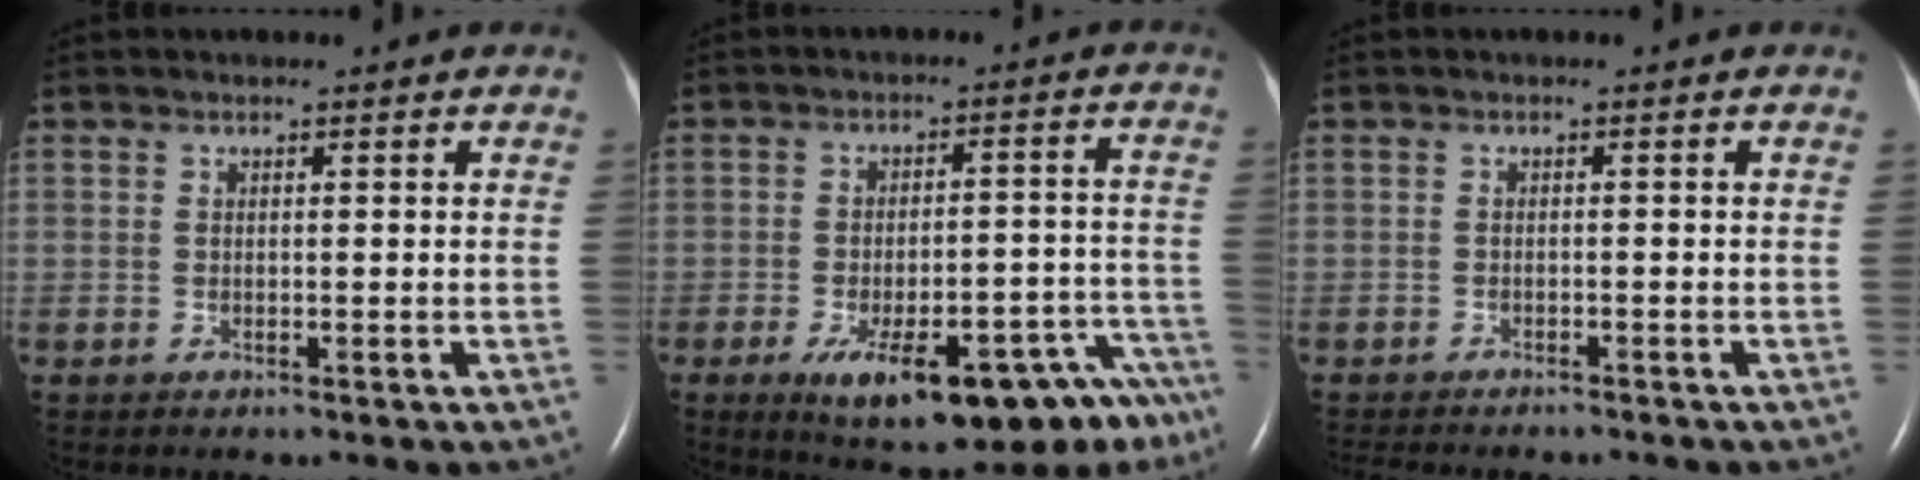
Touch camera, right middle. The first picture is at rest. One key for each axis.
{"total": 20.4, "fx": -14.0, "fy": 6.2, "fz": 13.5, "tx": -0.105, "ty": 0.032, "tz": -0.184}
{"total": 8.3, "fx": -7.4, "fy": 1.8, "fz": 3.3, "tx": -0.046, "ty": -0.005, "tz": -0.097}